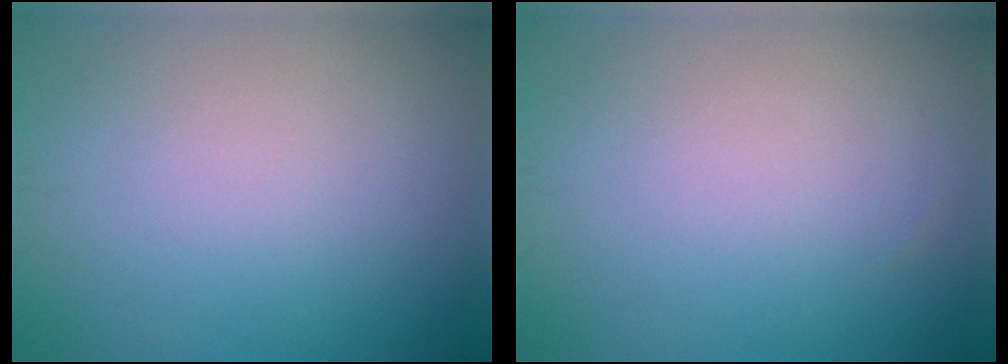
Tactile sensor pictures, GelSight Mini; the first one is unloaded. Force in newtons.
{"total": 0.0}